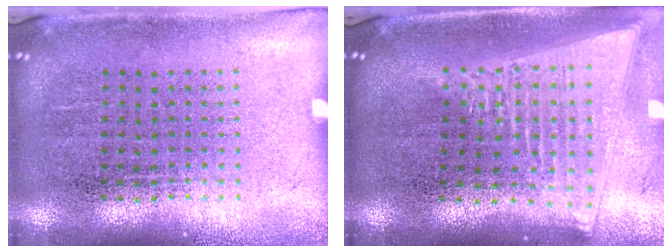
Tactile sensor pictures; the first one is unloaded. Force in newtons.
{"total": 2.0, "press": 1.7, "slide": 1.1}